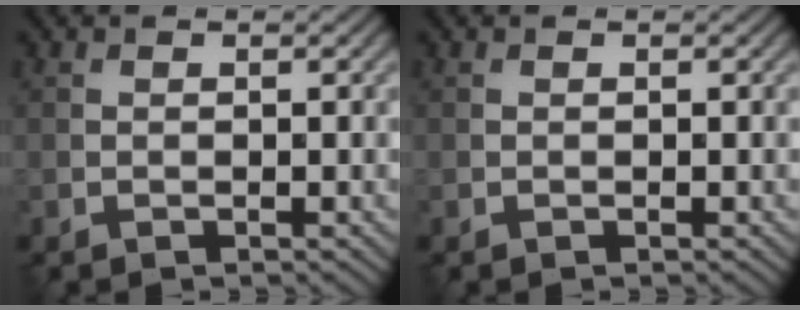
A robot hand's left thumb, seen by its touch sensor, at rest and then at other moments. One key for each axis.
{"total": 0.0}